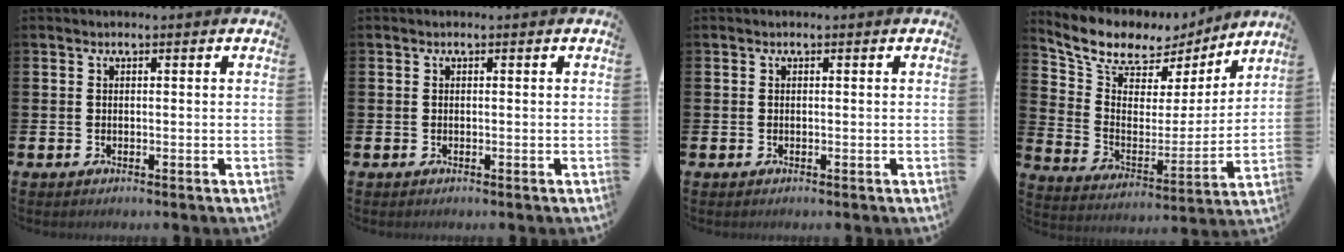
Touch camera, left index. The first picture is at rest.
{"total": 0.0}
{"total": 0.0}
{"total": 8.9, "force": [7.8, 4.0, 1.6], "torque": [-0.077, -0.058, 0.136]}